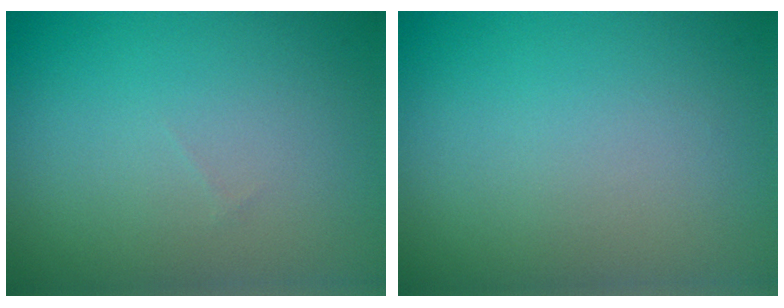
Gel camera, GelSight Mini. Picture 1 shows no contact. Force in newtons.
{"total": 0.0}